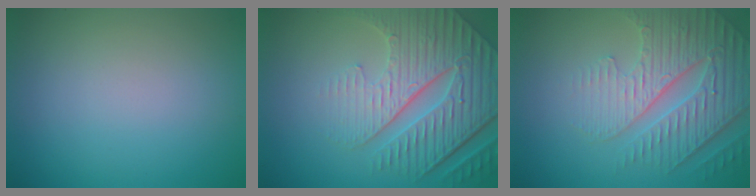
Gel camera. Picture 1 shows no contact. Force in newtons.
{"total": 8.3, "press": 6.0, "slide": 5.8}
{"total": 5.5, "press": 4.8, "slide": 2.7}